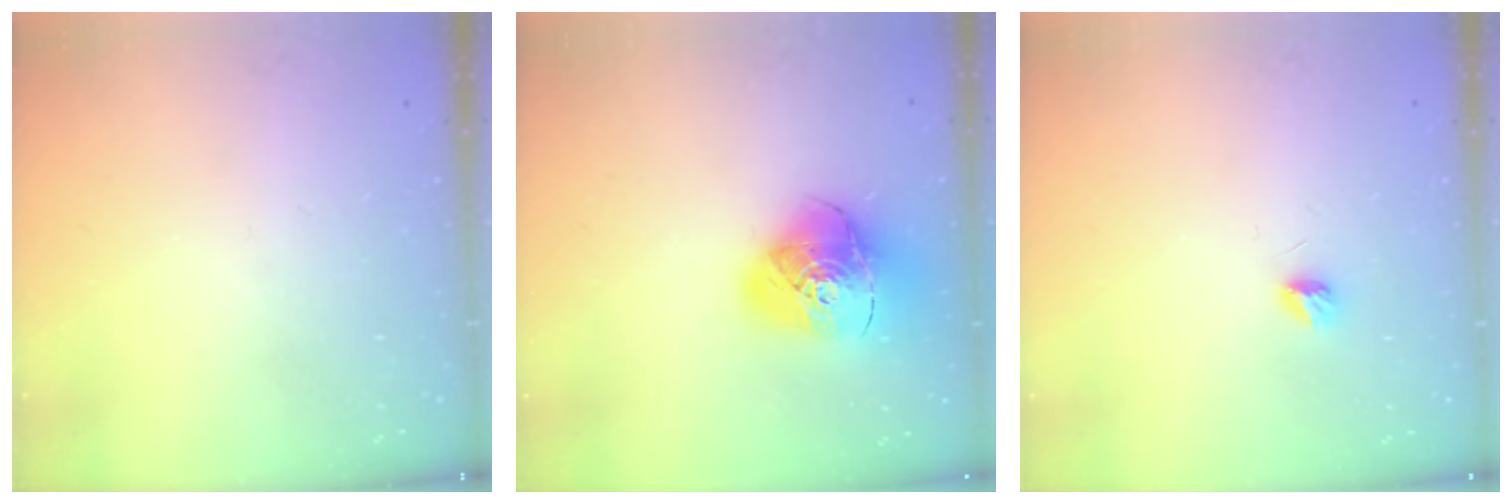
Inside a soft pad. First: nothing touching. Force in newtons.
{"total": 17.5, "press": 17.3, "slide": 2.1}
{"total": 3.8, "press": 3.7, "slide": 0.5}